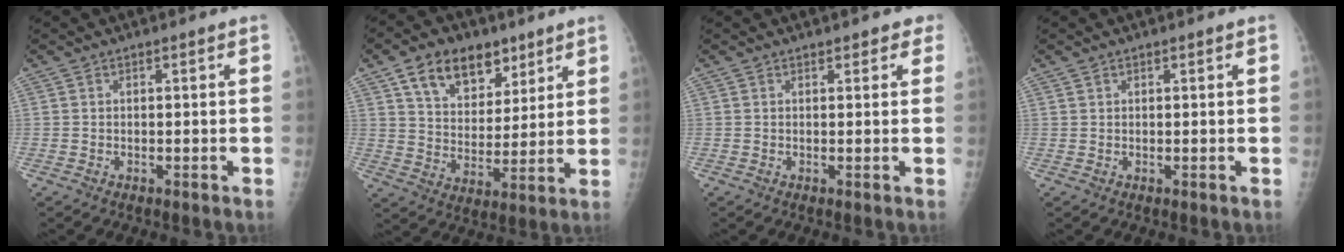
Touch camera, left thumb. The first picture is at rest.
{"total": 13.9, "force": [8.2, 8.9, 6.9], "torque": [-0.078, -0.035, 0.141]}
{"total": 2.2, "force": [1.6, 1.3, 1.0], "torque": [0.013, -0.002, 0.011]}
{"total": 0.6, "force": [0.4, 0.4, 0.1], "torque": [0.002, -0.002, 0.006]}